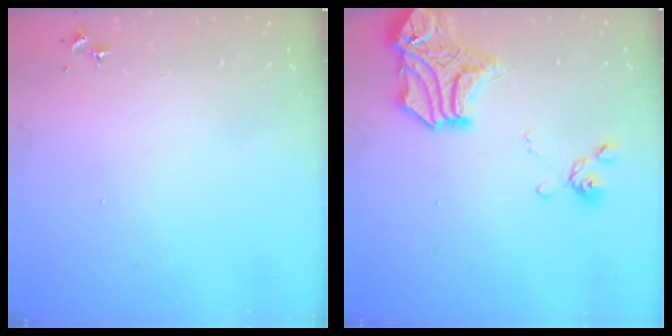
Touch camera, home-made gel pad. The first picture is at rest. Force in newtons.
{"total": 18.0, "press": 17.9, "slide": 1.8}